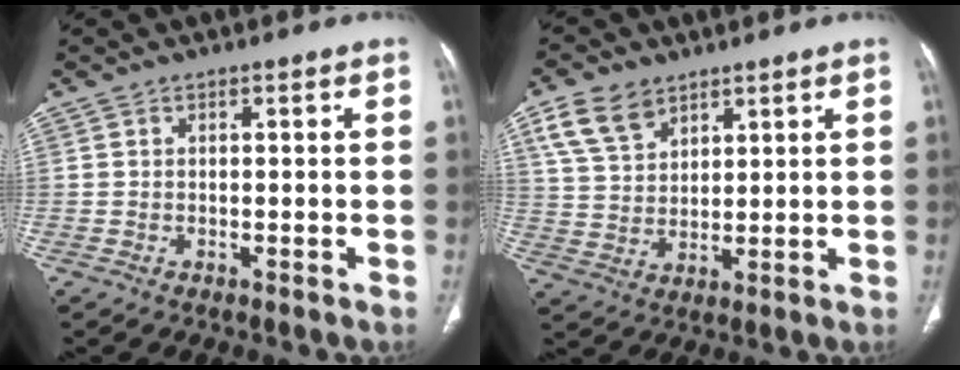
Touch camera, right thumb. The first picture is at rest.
{"total": 8.7, "force": [5.2, 5.4, 4.4], "torque": [-0.072, -0.015, 0.108]}